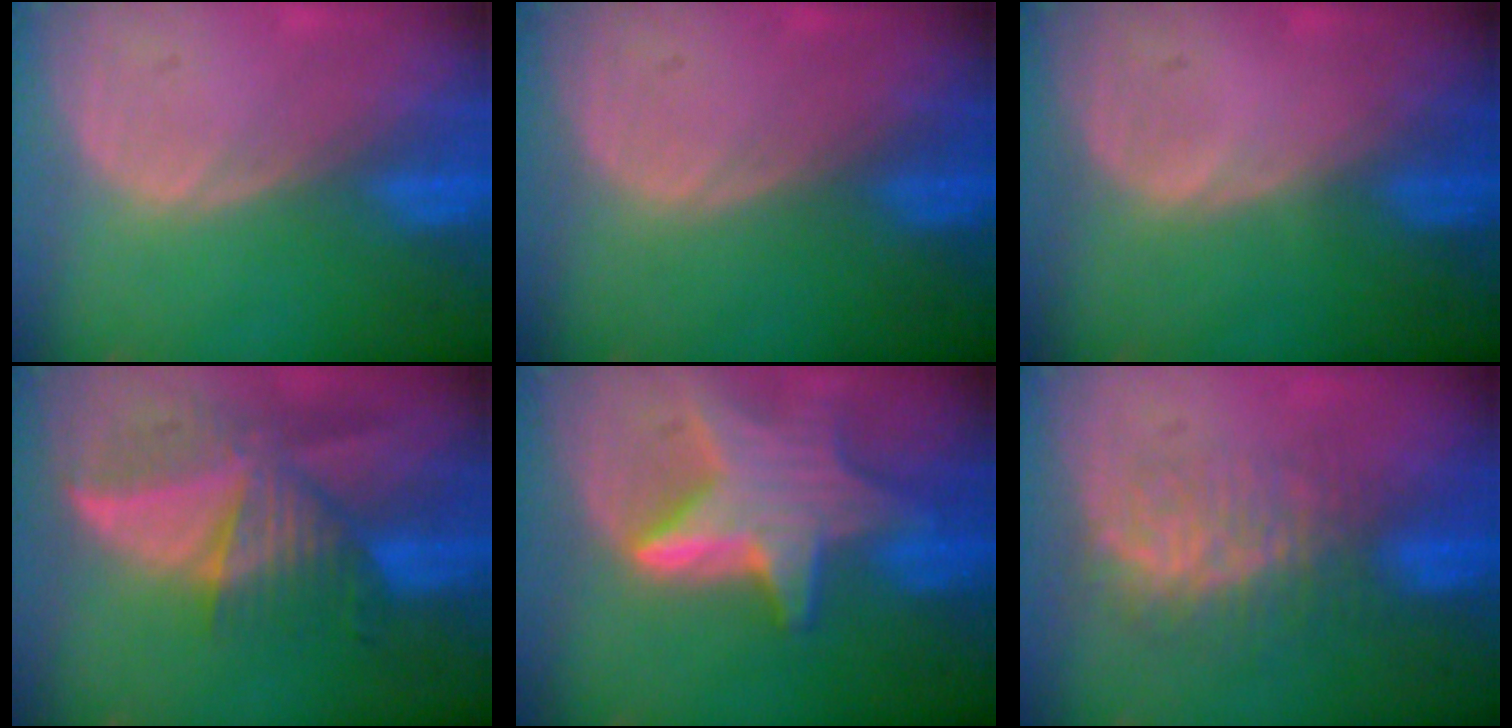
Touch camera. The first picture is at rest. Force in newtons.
{"total": 0.0}
{"total": 0.0}
{"total": 9.3, "press": 8.4, "slide": 4.0}
{"total": 9.3, "press": 9.3, "slide": 0.8}
{"total": 8.0, "press": 7.3, "slide": 3.3}